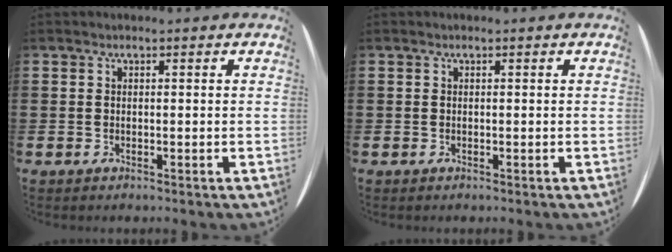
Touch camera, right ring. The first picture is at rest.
{"total": 0.0}